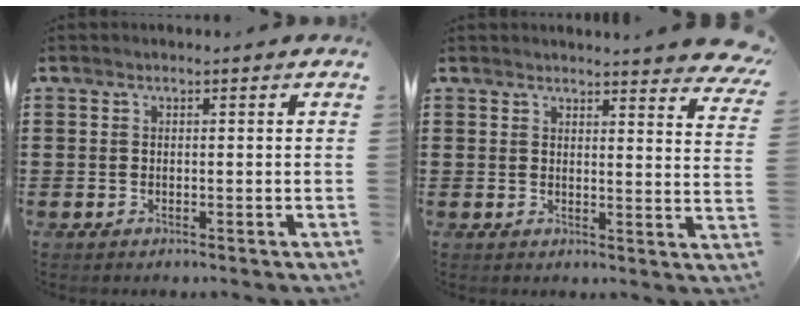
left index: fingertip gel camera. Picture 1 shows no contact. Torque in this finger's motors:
{"motor_torque": [0.00, -0.97, 0.24, 0.09]}